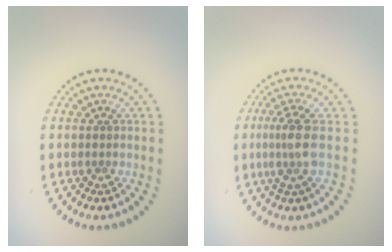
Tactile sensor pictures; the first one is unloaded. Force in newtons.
{"total": 2.7, "press": 2.1, "slide": 1.7}